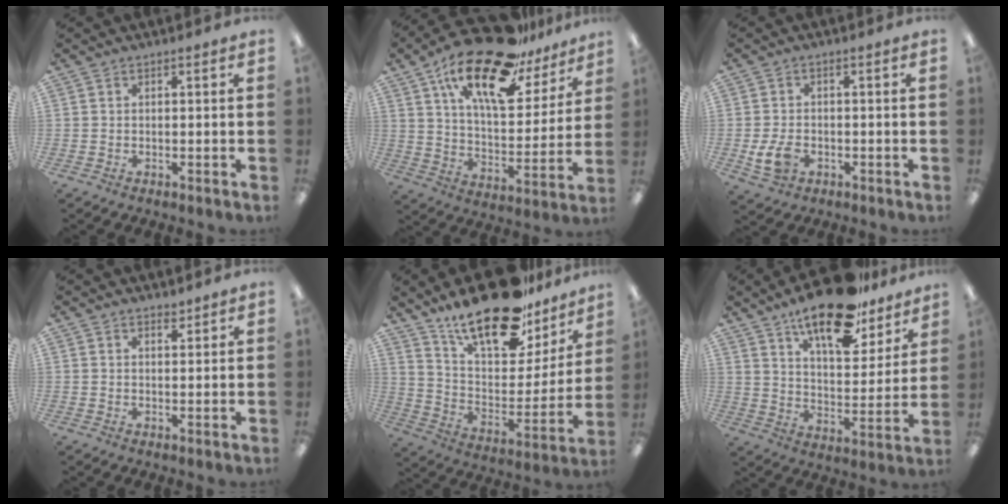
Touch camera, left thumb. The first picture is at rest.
{"total": 23.9, "force": [15.7, 9.8, 15.2], "torque": [-0.250, -0.088, 0.268]}
{"total": 5.7, "force": [-1.5, 3.8, 4.0], "torque": [-0.096, 0.000, -0.031]}
{"total": 1.8, "force": [1.7, 0.5, 0.6], "torque": [-0.005, -0.005, 0.029]}
{"total": 23.4, "force": [18.2, 8.9, 11.8], "torque": [-0.184, -0.122, 0.314]}
{"total": 19.0, "force": [14.5, 6.7, 10.2], "torque": [-0.162, -0.089, 0.245]}